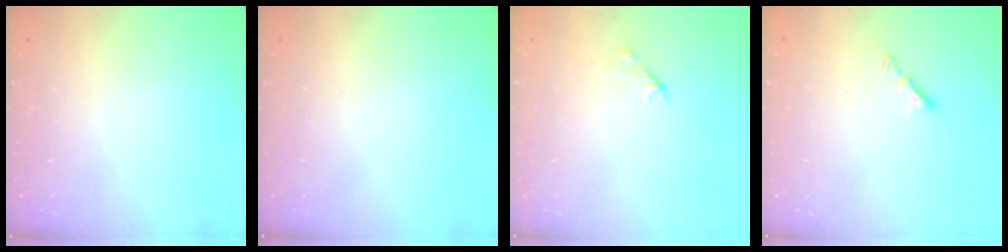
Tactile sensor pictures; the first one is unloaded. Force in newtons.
{"total": 0.0}
{"total": 2.0, "press": 1.9, "slide": 0.6}
{"total": 3.5, "press": 3.5, "slide": 0.6}